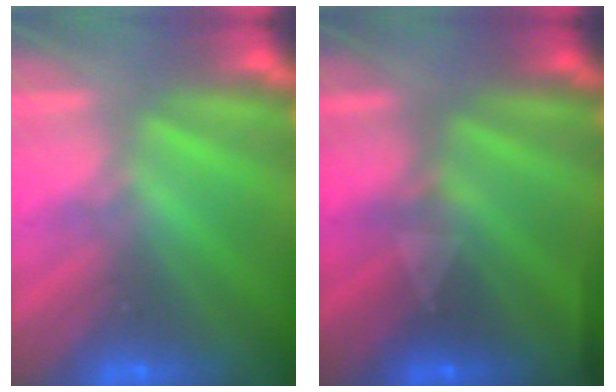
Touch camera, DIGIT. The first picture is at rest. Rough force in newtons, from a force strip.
{"total": 3.0}